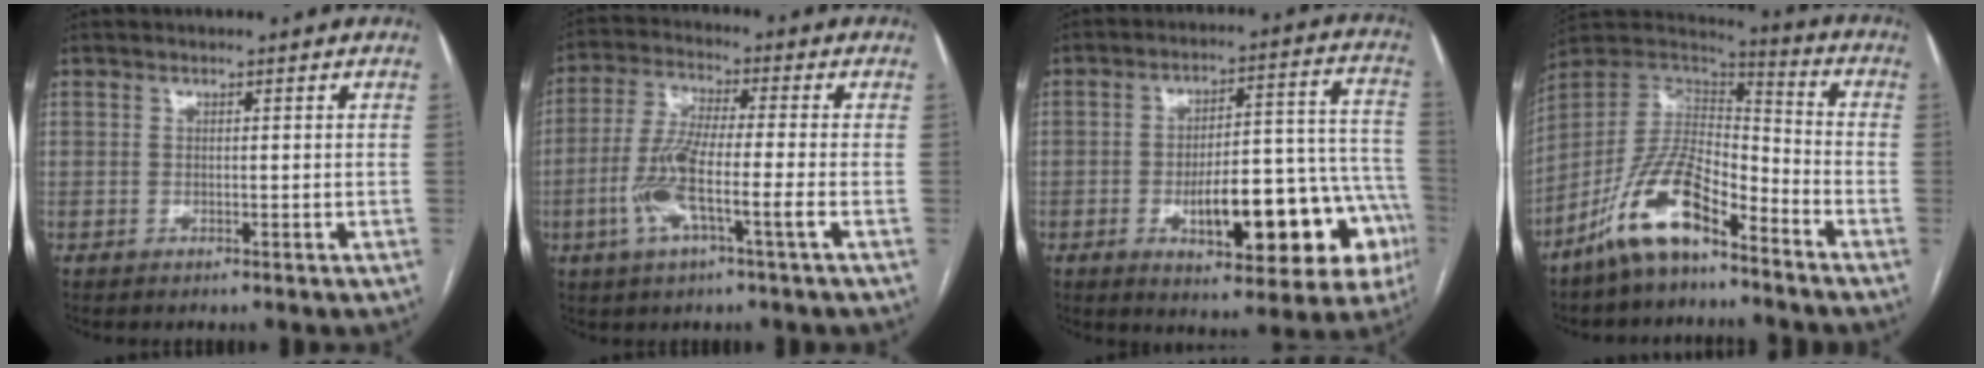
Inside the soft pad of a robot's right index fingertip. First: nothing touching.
{"total": 8.8, "force": [-2.7, 0.7, 8.3], "torque": [-0.176, 0.004, -0.057]}
{"total": 19.4, "force": [-6.7, 6.7, 17.0], "torque": [-0.150, 0.046, -0.073]}
{"total": 13.4, "force": [-9.0, 4.3, 8.9], "torque": [-0.179, 0.018, -0.169]}